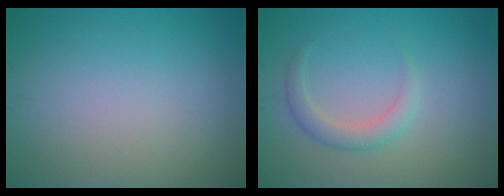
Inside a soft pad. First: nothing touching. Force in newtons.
{"total": 2.1, "press": 2.0, "slide": 0.2}